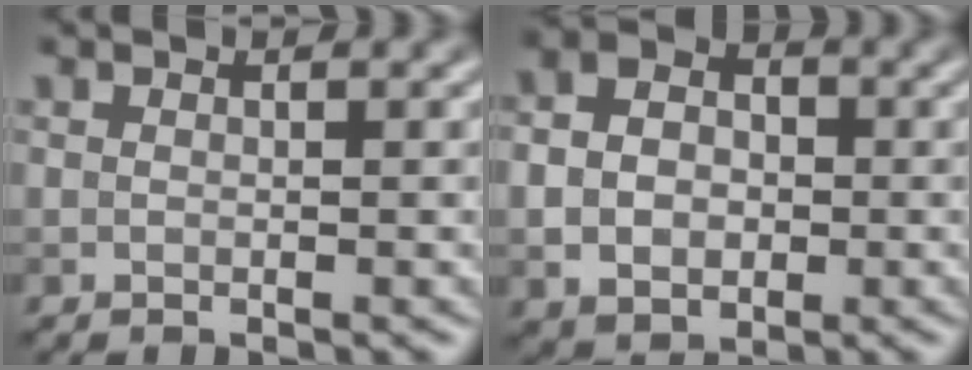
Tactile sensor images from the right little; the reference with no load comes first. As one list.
[{"total": 5.2, "force": [-0.3, 4.0, 3.3], "torque": [-0.066, 0.002, -0.012]}]